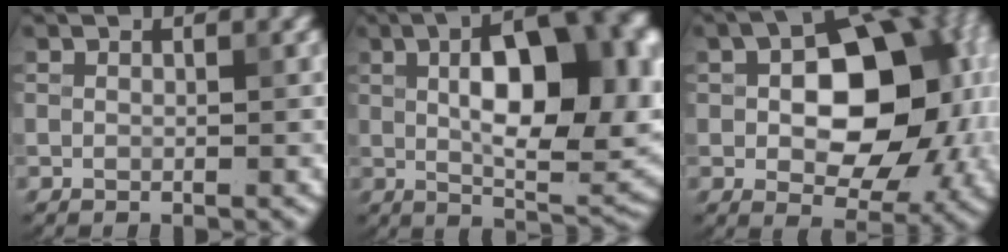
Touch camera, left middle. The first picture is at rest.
{"total": 12.3, "force": [2.3, 5.3, 10.8], "torque": [-0.139, 0.007, 0.040]}
{"total": 13.0, "force": [0.4, 7.8, 10.3], "torque": [-0.120, 0.013, 0.012]}